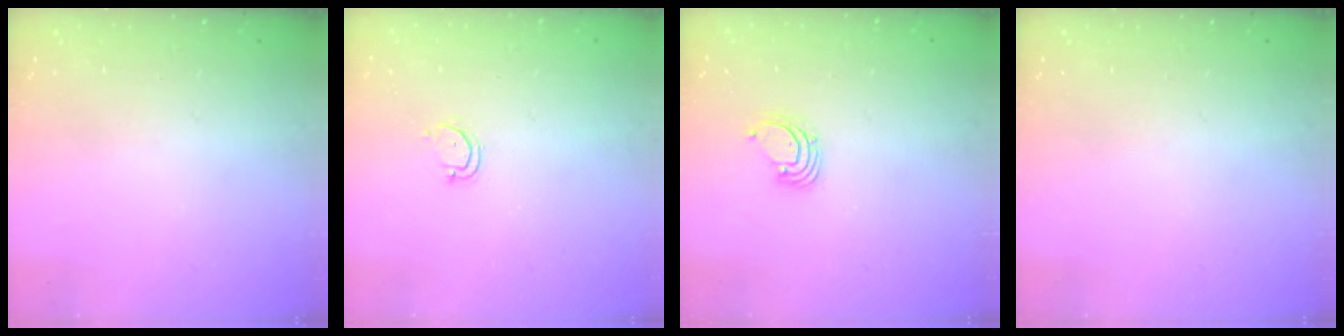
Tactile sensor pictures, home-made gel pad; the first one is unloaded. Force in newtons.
{"total": 2.6, "press": 2.6, "slide": 0.2}
{"total": 1.6, "press": 1.6, "slide": 0.1}
{"total": 0.0}